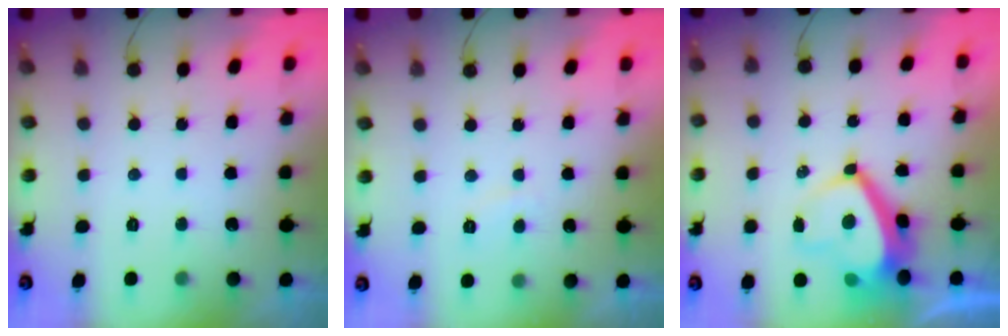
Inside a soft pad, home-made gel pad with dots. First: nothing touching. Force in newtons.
{"total": 1.6, "press": 1.5, "slide": 0.6}
{"total": 6.8, "press": 6.8, "slide": 1.1}